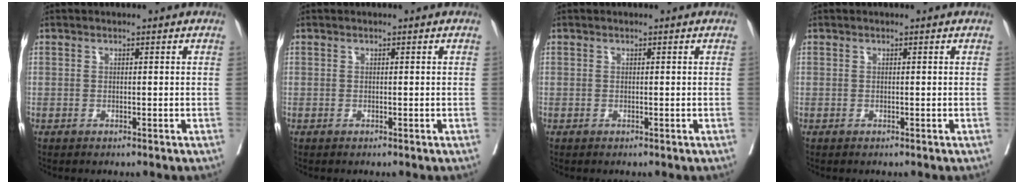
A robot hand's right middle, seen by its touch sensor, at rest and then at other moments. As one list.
[{"total": 0.0}, {"total": 0.0}, {"total": 0.0}]